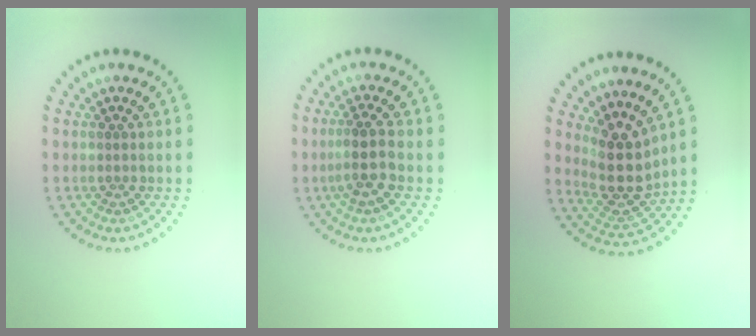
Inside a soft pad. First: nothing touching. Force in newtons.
{"total": 2.6, "press": 2.2, "slide": 1.4}
{"total": 4.4, "press": 3.5, "slide": 2.6}